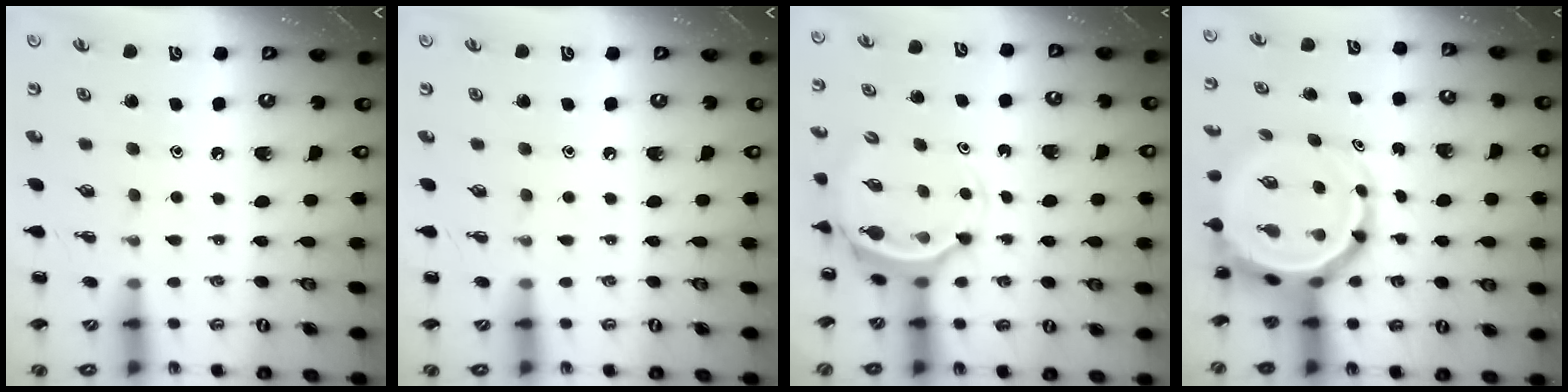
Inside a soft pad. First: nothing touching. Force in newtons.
{"total": 0.0}
{"total": 5.5, "press": 5.5, "slide": 0.9}
{"total": 7.0, "press": 6.7, "slide": 2.1}